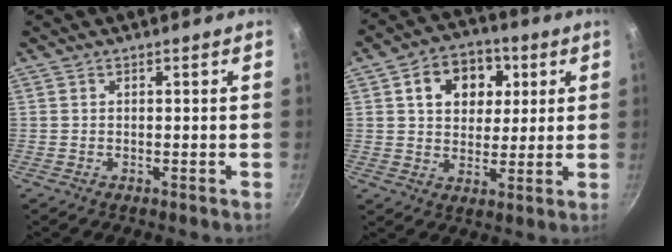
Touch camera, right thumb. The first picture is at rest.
{"total": 12.1, "force": [3.9, 9.2, 6.8], "torque": [-0.071, 0.001, 0.054]}